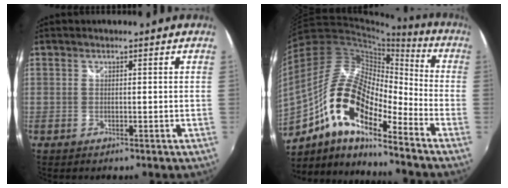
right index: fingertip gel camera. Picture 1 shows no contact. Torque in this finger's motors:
{"motor_torque": [1.22, -0.92, 0.82, 0.12]}